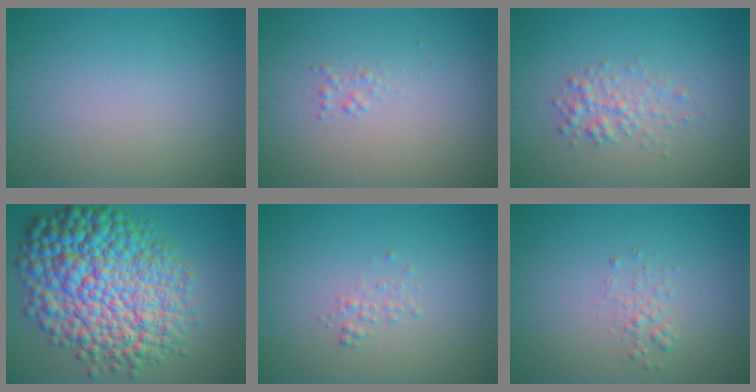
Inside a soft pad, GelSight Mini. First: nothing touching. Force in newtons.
{"total": 0.7, "press": 0.7, "slide": 0.0}
{"total": 1.9, "press": 1.9, "slide": 0.0}
{"total": 14.0, "press": 14.0, "slide": 0.2}
{"total": 0.9, "press": 0.9, "slide": 0.1}
{"total": 1.1, "press": 1.1, "slide": 0.1}